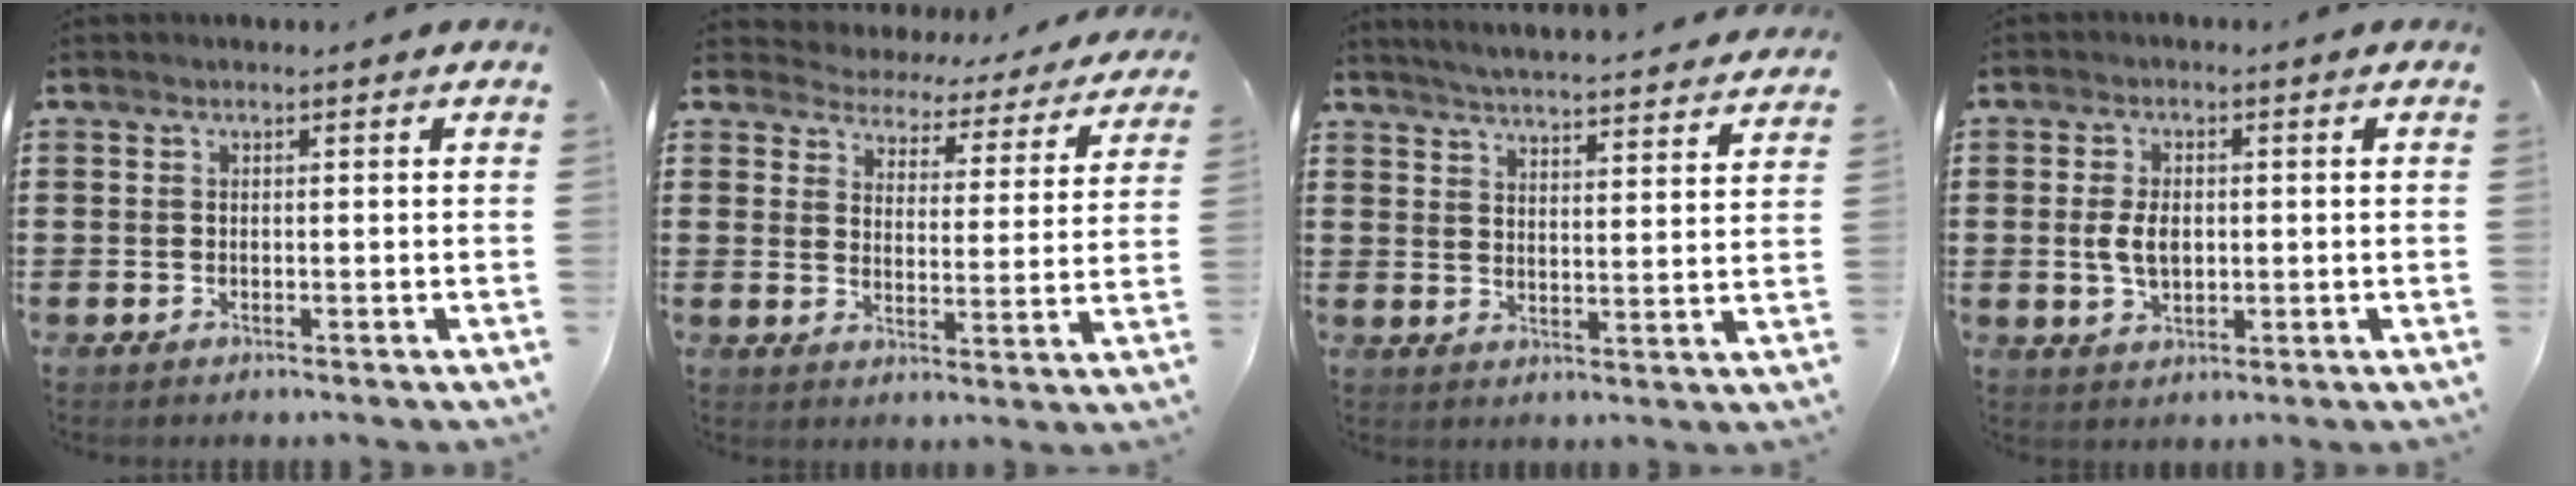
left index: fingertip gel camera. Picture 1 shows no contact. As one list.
[{"total": 3.5, "force": [3.5, 0.5, -0.3], "torque": [-0.019, -0.031, 0.053]}, {"total": 4.6, "force": [4.5, -0.8, 0.4], "torque": [-0.028, -0.036, 0.075]}, {"total": 4.5, "force": [0.1, 2.8, 3.6], "torque": [-0.072, 0.003, -0.004]}]